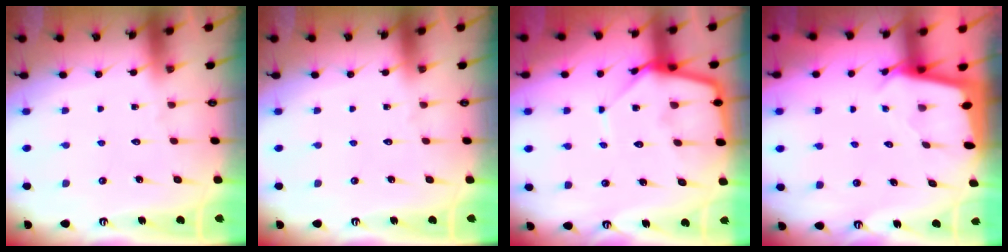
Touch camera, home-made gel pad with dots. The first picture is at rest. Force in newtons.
{"total": 0.0}
{"total": 10.5, "press": 10.4, "slide": 0.9}
{"total": 2.3, "press": 2.3, "slide": 0.1}